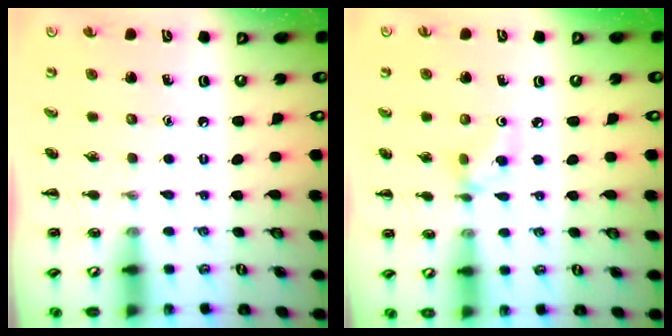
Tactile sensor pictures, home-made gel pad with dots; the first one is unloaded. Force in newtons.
{"total": 3.0, "press": 2.8, "slide": 1.1}